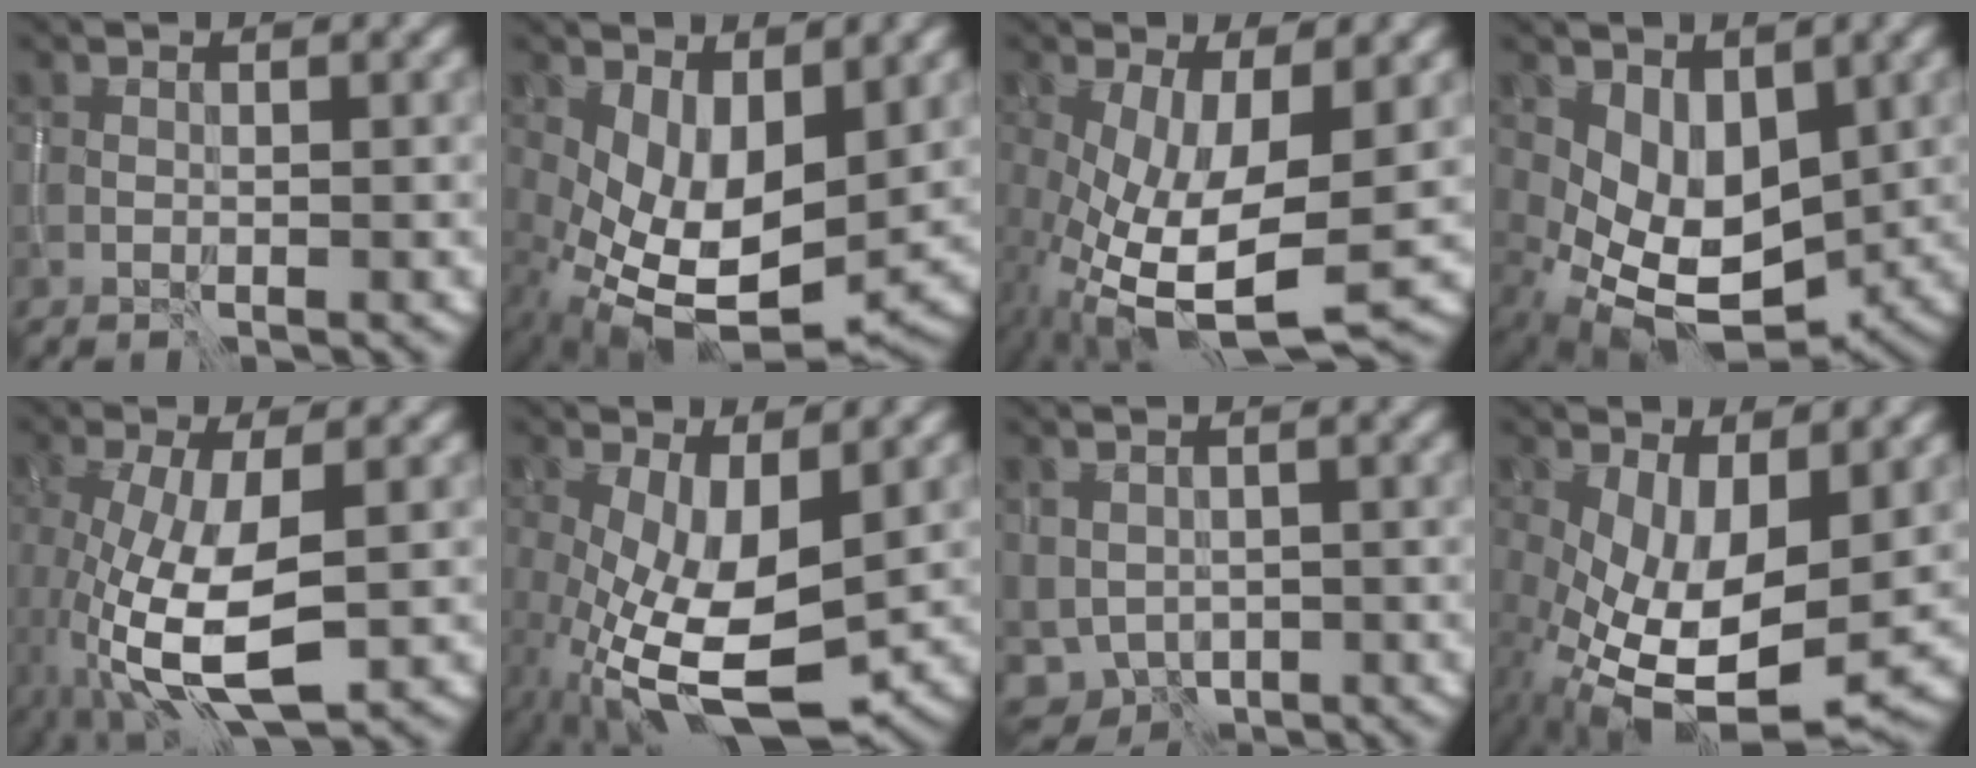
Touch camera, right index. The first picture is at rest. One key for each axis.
{"total": 9.4, "fx": -0.8, "fy": 5.1, "fz": 7.8, "tx": -0.156, "ty": -0.026, "tz": -0.002}
{"total": 10.6, "fx": -2.1, "fy": 4.1, "fz": 9.5, "tx": -0.191, "ty": -0.026, "tz": -0.028}
{"total": 6.3, "fx": 0.2, "fy": 4.1, "fz": 4.7, "tx": -0.089, "ty": -0.016, "tz": 0.014}
{"total": 9.2, "fx": -2.6, "fy": 3.7, "fz": 8.0, "tx": -0.186, "ty": -0.017, "tz": -0.044}
{"total": 9.3, "fx": -1.9, "fy": 3.8, "fz": 8.2, "tx": -0.172, "ty": -0.017, "tz": -0.028}
{"total": 3.9, "fx": -0.5, "fy": 3.0, "fz": 2.5, "tx": -0.052, "ty": -0.010, "tz": 0.003}
{"total": 11.3, "fx": -2.2, "fy": 5.3, "fz": 9.7, "tx": -0.185, "ty": -0.024, "tz": -0.025}